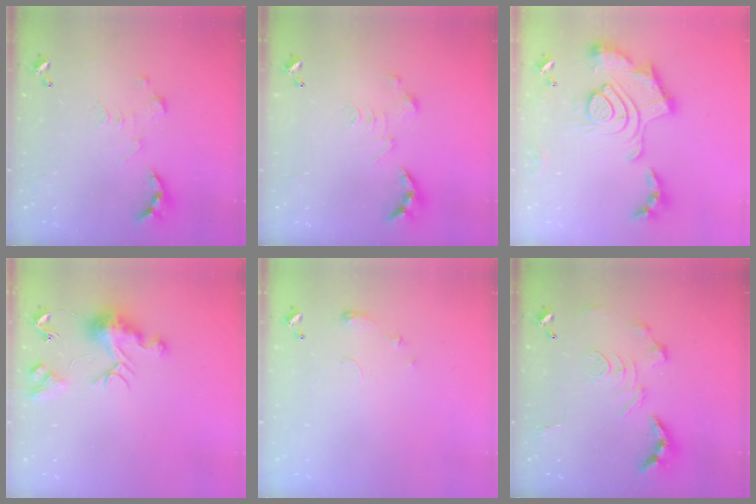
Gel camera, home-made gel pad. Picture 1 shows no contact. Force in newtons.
{"total": 0.8, "press": 0.8, "slide": 0.3}
{"total": 2.5, "press": 1.9, "slide": 1.7}
{"total": 10.1, "press": 10.0, "slide": 0.8}
{"total": 4.5, "press": 4.5, "slide": 0.6}
{"total": 2.9, "press": 2.3, "slide": 1.7}